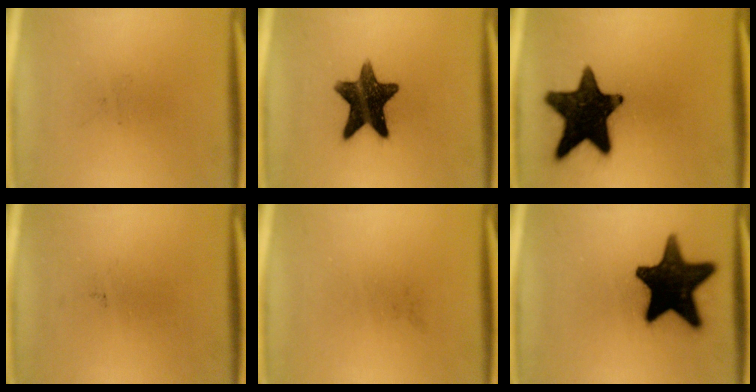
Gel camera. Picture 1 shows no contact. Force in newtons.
{"total": 13.8}
{"total": 17.7}
{"total": 0.0}
{"total": 0.0}
{"total": 19.2}